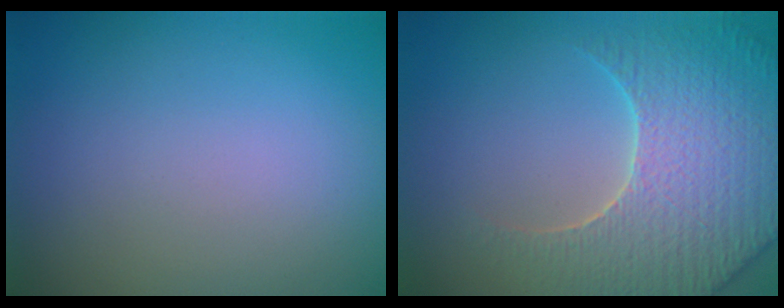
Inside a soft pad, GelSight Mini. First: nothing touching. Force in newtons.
{"total": 5.9, "press": 5.6, "slide": 1.7}